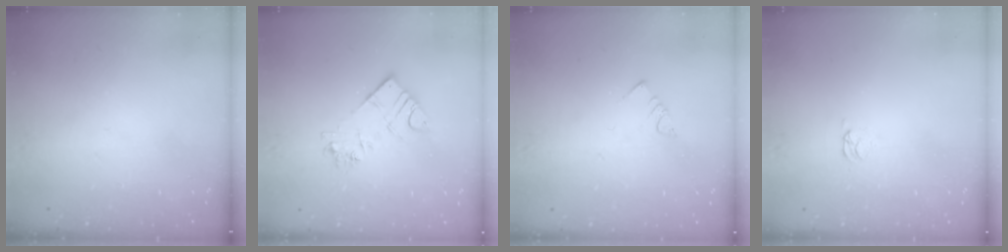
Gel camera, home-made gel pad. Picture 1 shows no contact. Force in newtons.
{"total": 10.0, "press": 9.9, "slide": 0.9}
{"total": 3.0, "press": 3.0, "slide": 0.2}
{"total": 1.6, "press": 1.6, "slide": 0.4}